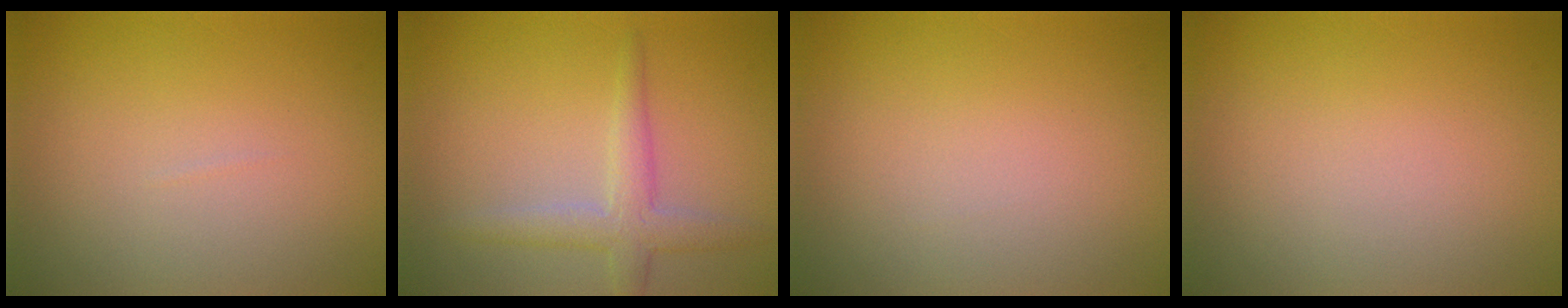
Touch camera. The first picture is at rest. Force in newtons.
{"total": 3.0, "press": 3.0, "slide": 0.1}
{"total": 0.0}
{"total": 0.0}